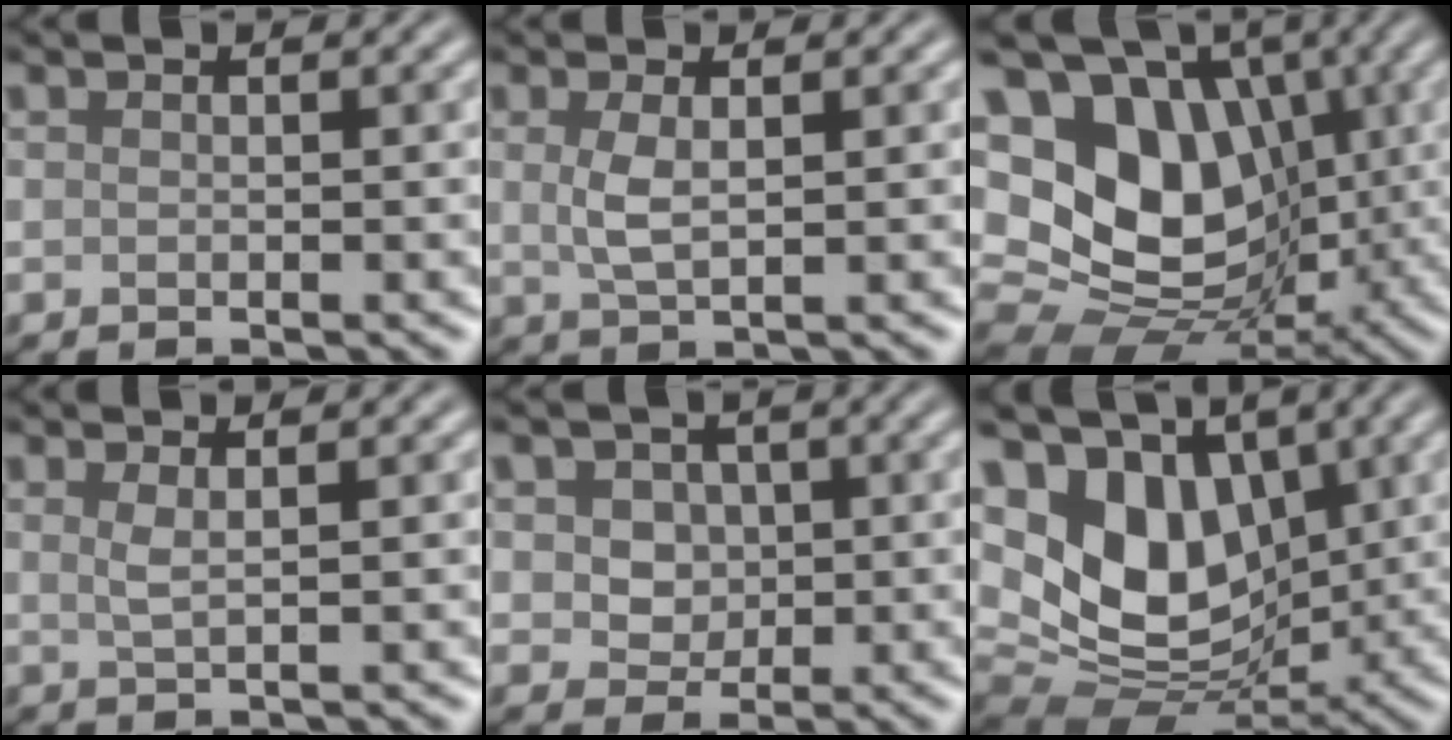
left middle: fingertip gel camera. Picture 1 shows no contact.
{"total": 2.2, "force": [0.5, 0.7, 2.1], "torque": [-0.046, 0.000, 0.012]}
{"total": 16.2, "force": [2.7, 12.4, 10.1], "torque": [-0.184, 0.030, 0.043]}
{"total": 1.6, "force": [0.7, 0.5, 1.3], "torque": [-0.020, 0.000, 0.009]}
{"total": 4.0, "force": [1.4, 3.2, 2.0], "torque": [-0.038, 0.007, 0.018]}
{"total": 11.8, "force": [3.3, 8.3, 7.7], "torque": [-0.162, -0.003, 0.055]}